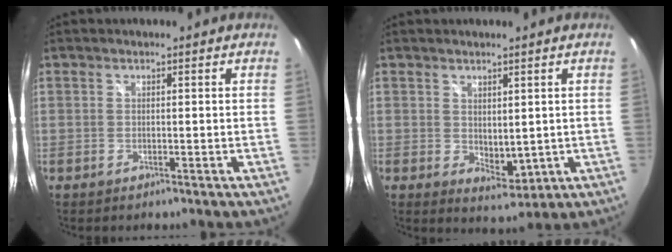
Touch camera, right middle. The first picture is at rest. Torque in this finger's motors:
{"motor_torque": [0.11, -1.95, 0.03, 0.00]}